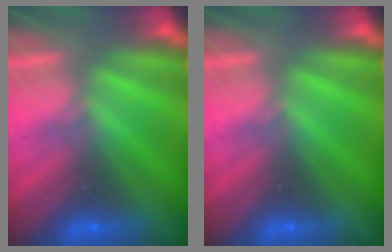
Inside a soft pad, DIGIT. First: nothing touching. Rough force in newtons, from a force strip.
{"total": 0.0}